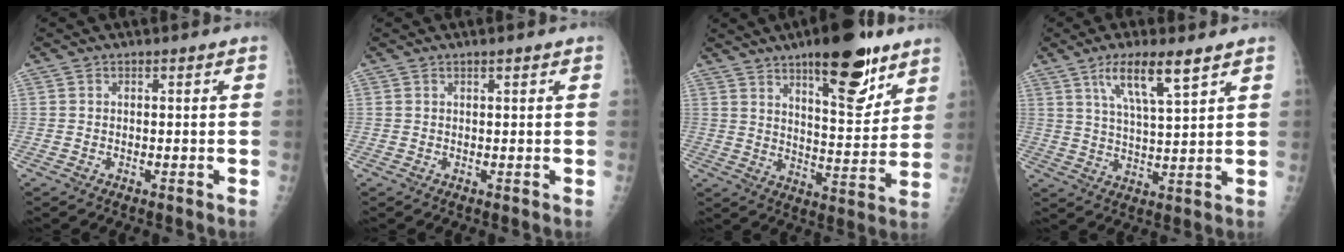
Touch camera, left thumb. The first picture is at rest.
{"total": 1.0, "force": [0.5, 0.1, 0.9], "torque": [-0.012, 0.001, 0.007]}
{"total": 17.0, "force": [10.5, 5.6, 12.1], "torque": [-0.137, -0.063, 0.160]}
{"total": 9.4, "force": [5.5, 1.7, 7.4], "torque": [-0.132, -0.026, 0.107]}